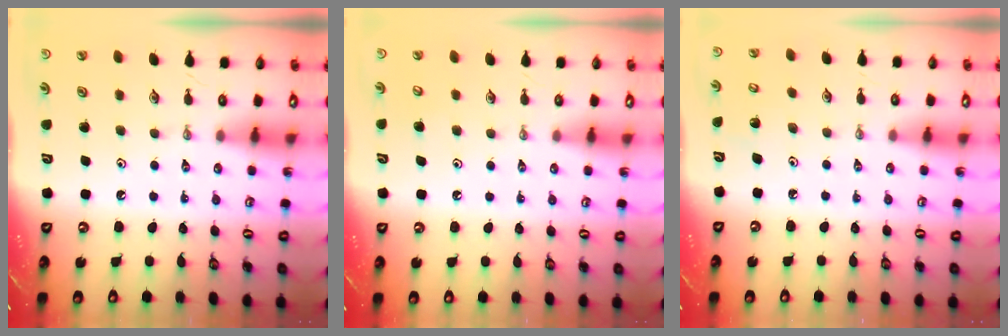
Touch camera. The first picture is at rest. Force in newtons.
{"total": 3.1, "press": 3.0, "slide": 0.2}
{"total": 3.3, "press": 3.3, "slide": 0.3}